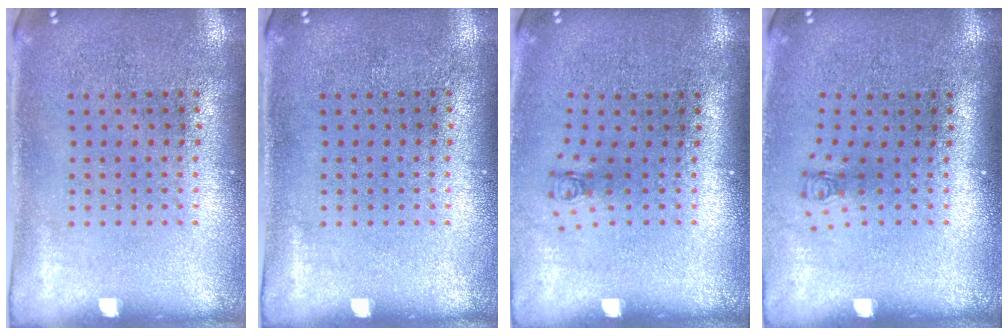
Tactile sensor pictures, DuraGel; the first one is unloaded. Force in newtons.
{"total": 0.0}
{"total": 0.8, "press": 0.3, "slide": 0.7}
{"total": 0.7, "press": 0.4, "slide": 0.6}